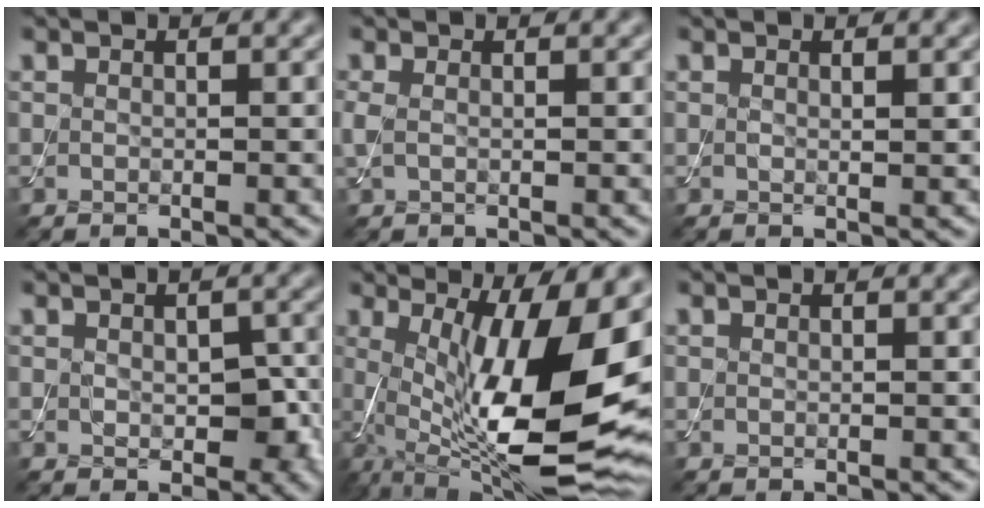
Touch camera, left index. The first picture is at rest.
{"total": 1.0, "force": [0.1, 0.4, 0.9], "torque": [-0.022, 0.002, -0.002]}
{"total": 0.6, "force": [0.3, 0.1, 0.5], "torque": [-0.007, -0.001, 0.003]}
{"total": 3.4, "force": [-0.3, 2.1, 2.6], "torque": [-0.042, -0.010, 0.002]}
{"total": 15.9, "force": [0.1, 4.5, 15.3], "torque": [-0.234, -0.004, 0.009]}
{"total": 0.0}